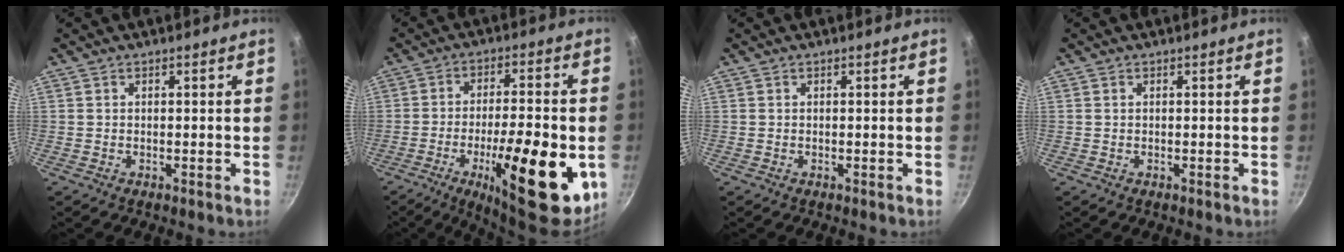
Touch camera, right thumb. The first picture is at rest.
{"total": 20.7, "force": [-6.3, 6.3, 18.7], "torque": [-0.258, 0.015, -0.090]}
{"total": 0.0}
{"total": 0.0}